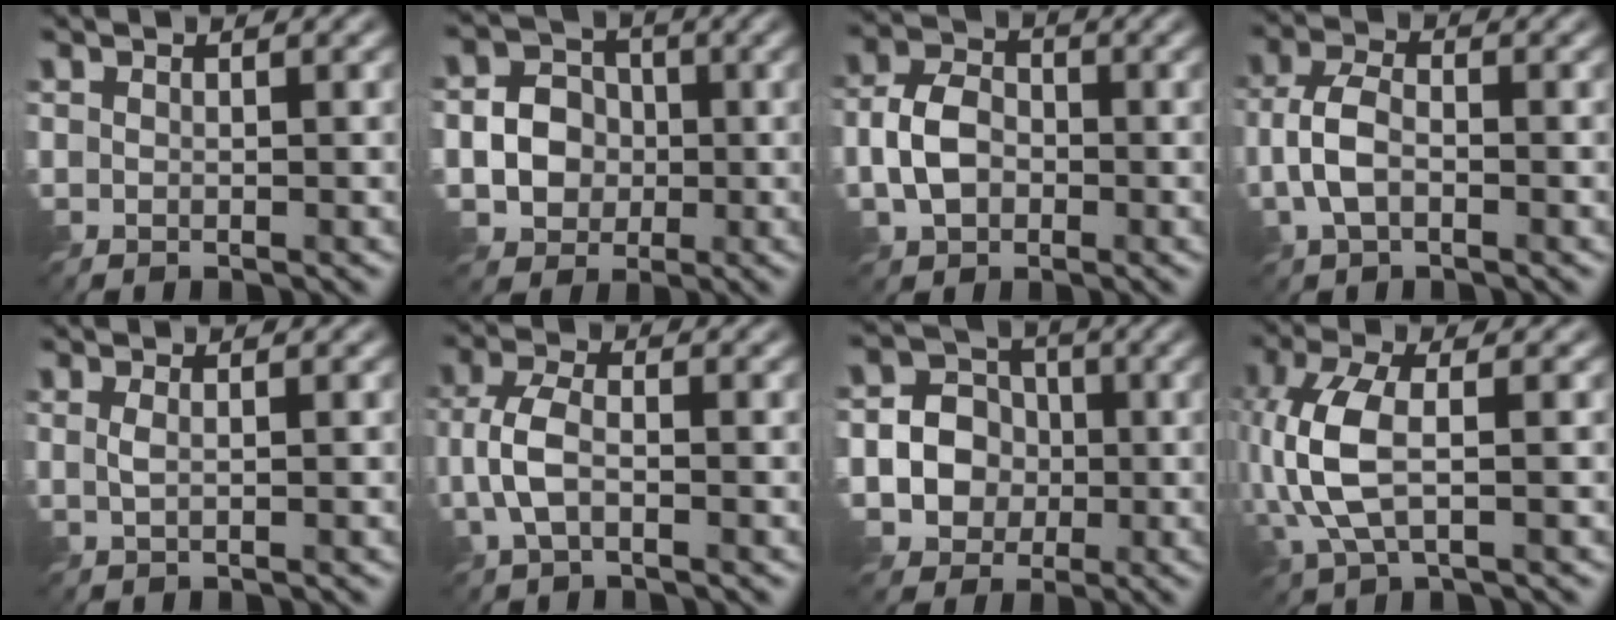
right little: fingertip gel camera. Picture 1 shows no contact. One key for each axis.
{"total": 4.5, "fx": -1.0, "fy": 3.9, "fz": 2.0, "tx": -0.025, "ty": 0.000, "tz": -0.033}
{"total": 4.6, "fx": -1.3, "fy": 3.3, "fz": 2.9, "tx": -0.059, "ty": 0.003, "tz": -0.030}
{"total": 3.9, "fx": -1.3, "fy": 2.2, "fz": 2.9, "tx": -0.066, "ty": 0.004, "tz": -0.032}
{"total": 0.9, "fx": -0.1, "fy": 0.3, "fz": 0.9, "tx": -0.018, "ty": -0.001, "tz": -0.003}
{"total": 3.9, "fx": -1.3, "fy": 2.0, "fz": 3.1, "tx": -0.076, "ty": 0.004, "tz": -0.031}
{"total": 5.7, "fx": -1.0, "fy": 5.1, "fz": 2.2, "tx": -0.023, "ty": 0.008, "tz": -0.035}
{"total": 6.6, "fx": -0.7, "fy": 3.3, "fz": 5.7, "tx": -0.146, "ty": 0.004, "tz": -0.017}